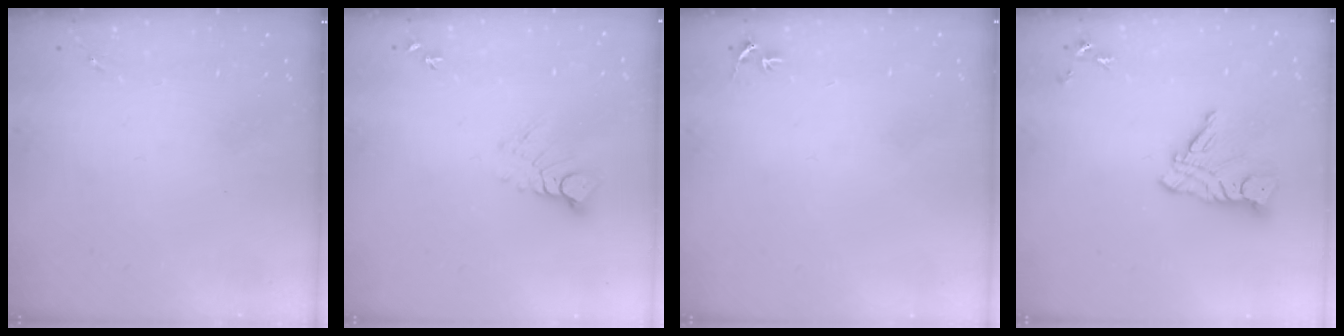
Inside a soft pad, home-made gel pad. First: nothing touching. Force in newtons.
{"total": 5.8, "press": 5.7, "slide": 0.6}
{"total": 2.9, "press": 2.9, "slide": 0.2}
{"total": 11.1, "press": 11.1, "slide": 1.0}